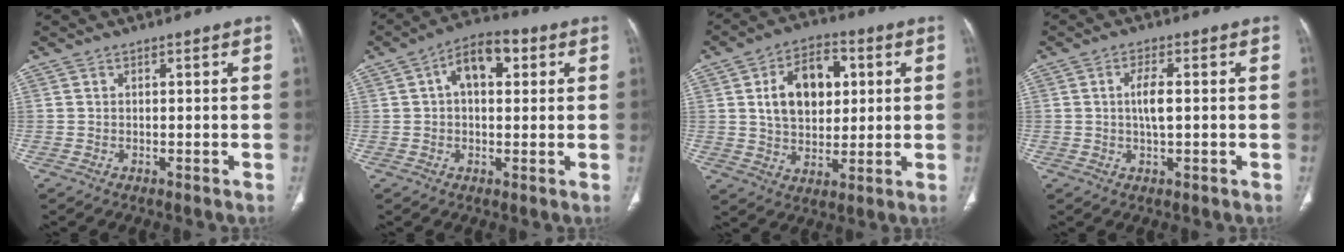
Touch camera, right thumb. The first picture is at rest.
{"total": 9.2, "force": [2.6, 5.2, 7.1], "torque": [-0.097, 0.021, 0.033]}
{"total": 13.8, "force": [3.1, 9.0, 9.9], "torque": [-0.130, 0.004, 0.052]}
{"total": 4.3, "force": [0.2, 1.4, 4.0], "torque": [-0.083, 0.000, 0.002]}